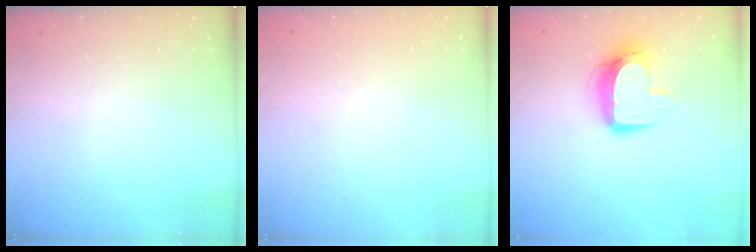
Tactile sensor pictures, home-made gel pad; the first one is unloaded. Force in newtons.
{"total": 0.0}
{"total": 11.0, "press": 10.9, "slide": 1.1}